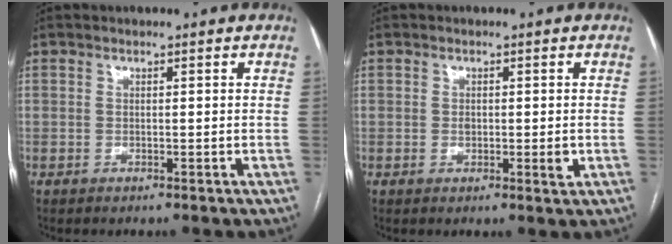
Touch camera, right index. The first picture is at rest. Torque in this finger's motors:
{"motor_torque": [0.01, 0.00, 0.06, 0.02]}